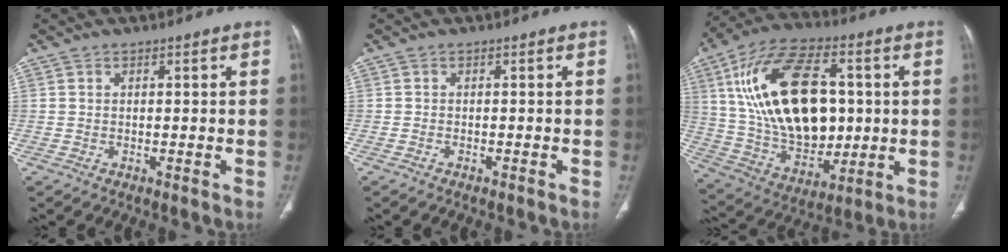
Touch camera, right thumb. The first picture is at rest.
{"total": 0.6, "force": [-0.5, 0.3, 0.2], "torque": [-0.010, 0.004, -0.009]}
{"total": 25.8, "force": [4.2, 15.1, 20.5], "torque": [-0.351, -0.003, 0.081]}